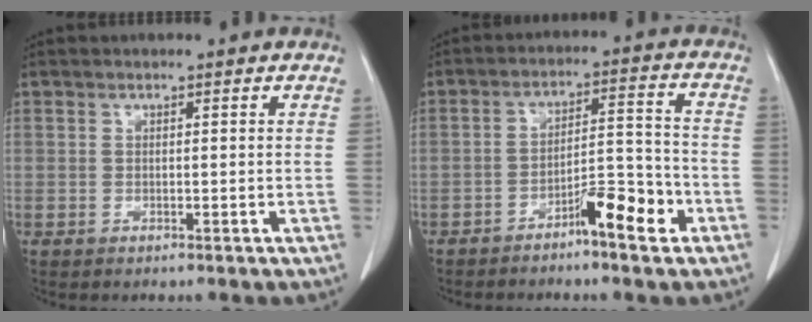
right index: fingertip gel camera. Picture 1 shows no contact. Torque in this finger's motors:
{"motor_torque": [0.51, -0.47, 0.12, 0.09]}